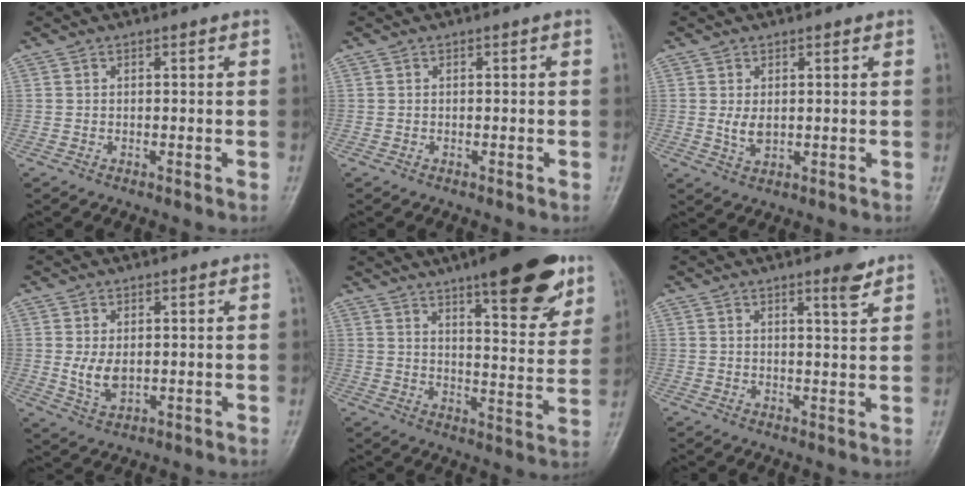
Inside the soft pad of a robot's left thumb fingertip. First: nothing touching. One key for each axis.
{"total": 0.0}
{"total": 3.3, "fx": 0.9, "fy": 2.0, "fz": 2.5, "tx": -0.038, "ty": -0.012, "tz": 0.021}
{"total": 4.7, "fx": 0.8, "fy": 2.9, "fz": 3.5, "tx": -0.058, "ty": -0.015, "tz": 0.023}
{"total": 19.4, "fx": 12.2, "fy": 5.3, "fz": 14.2, "tx": -0.164, "ty": -0.056, "tz": 0.176}
{"total": 3.9, "fx": 2.8, "fy": 0.6, "fz": 2.6, "tx": -0.034, "ty": -0.022, "tz": 0.041}